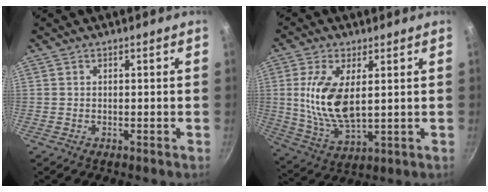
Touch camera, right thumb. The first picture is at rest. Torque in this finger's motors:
{"motor_torque": [1.09, 1.57, 1.40, -0.15, 0.17]}